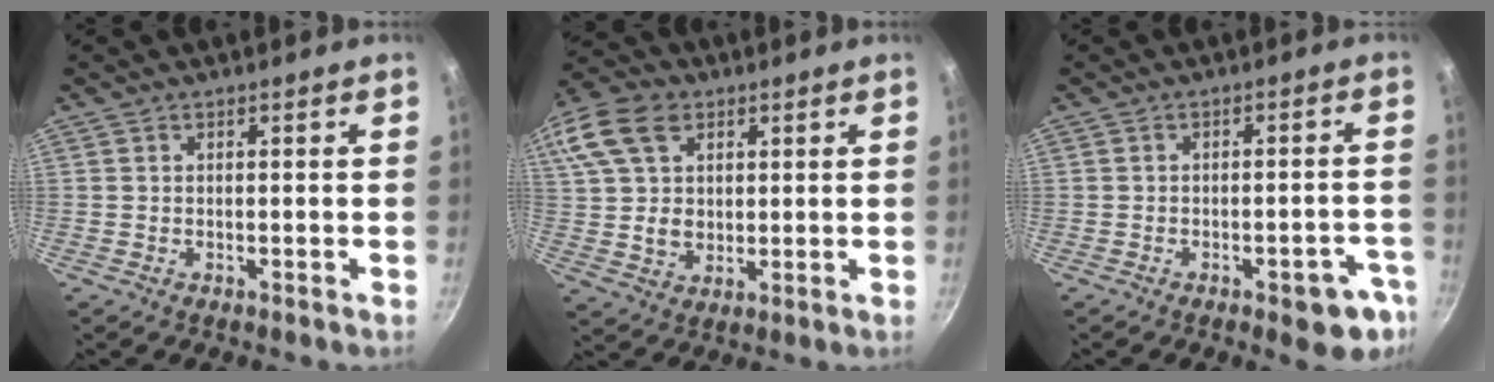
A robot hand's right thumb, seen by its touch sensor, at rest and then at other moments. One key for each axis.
{"total": 21.1, "fx": 8.4, "fy": 15.4, "fz": 11.7, "tx": -0.266, "ty": 0.025, "tz": 0.155}
{"total": 9.0, "fx": -4.4, "fy": 3.6, "fz": 6.9, "tx": -0.043, "ty": 0.026, "tz": -0.048}